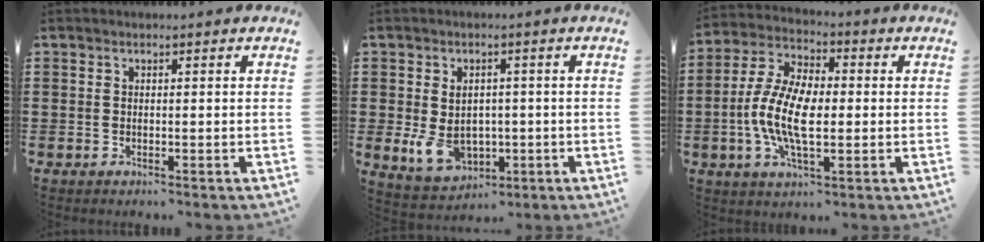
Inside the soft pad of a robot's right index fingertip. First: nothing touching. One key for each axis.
{"total": 6.0, "fx": -0.7, "fy": 4.5, "fz": 4.0, "tx": -0.091, "ty": 0.001, "tz": -0.016}
{"total": 9.9, "fx": -1.7, "fy": 4.4, "fz": 8.7, "tx": -0.200, "ty": -0.006, "tz": -0.037}